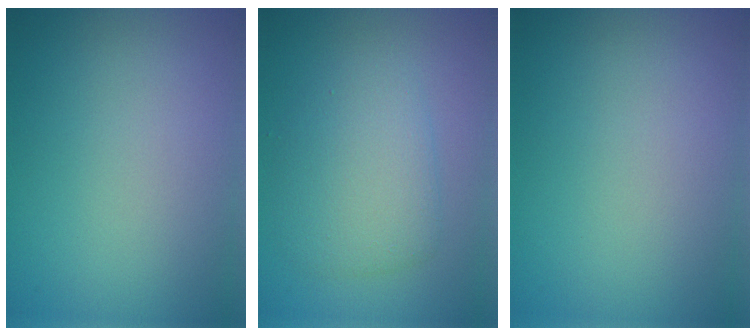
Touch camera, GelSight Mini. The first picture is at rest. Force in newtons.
{"total": 4.3, "press": 4.3, "slide": 0.1}
{"total": 0.0}